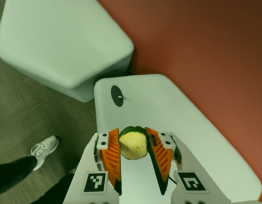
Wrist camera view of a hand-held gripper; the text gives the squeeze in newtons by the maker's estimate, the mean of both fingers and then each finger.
{"total": 11.7, "left": 12.2, "right": 11.2}